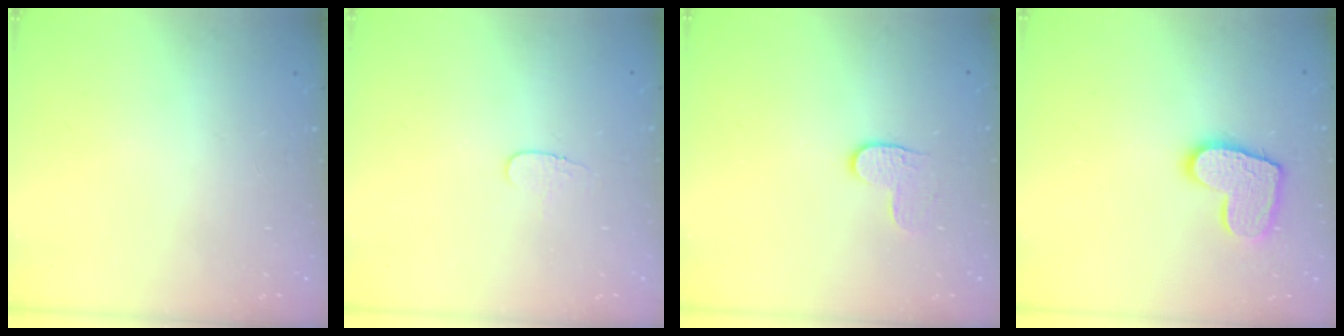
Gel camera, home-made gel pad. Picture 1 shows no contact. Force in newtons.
{"total": 3.8, "press": 3.8, "slide": 0.4}
{"total": 4.0, "press": 4.0, "slide": 0.5}
{"total": 11.6, "press": 11.6, "slide": 0.8}